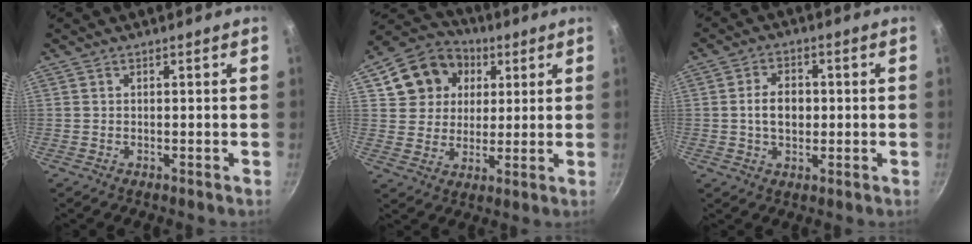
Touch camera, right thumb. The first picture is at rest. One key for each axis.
{"total": 13.6, "fx": 4.7, "fy": 11.6, "fz": 5.5, "tx": -0.075, "ty": 0.016, "tz": 0.075}
{"total": 6.3, "fx": 0.0, "fy": 4.4, "fz": 4.5, "tx": -0.060, "ty": 0.008, "tz": -0.005}